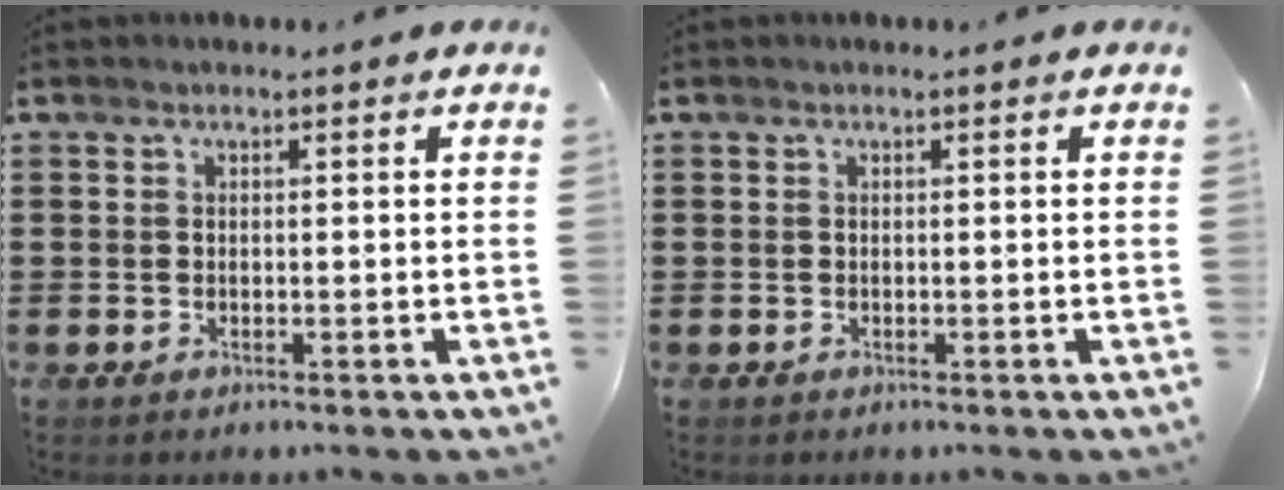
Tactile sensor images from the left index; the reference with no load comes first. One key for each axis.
{"total": 0.0}